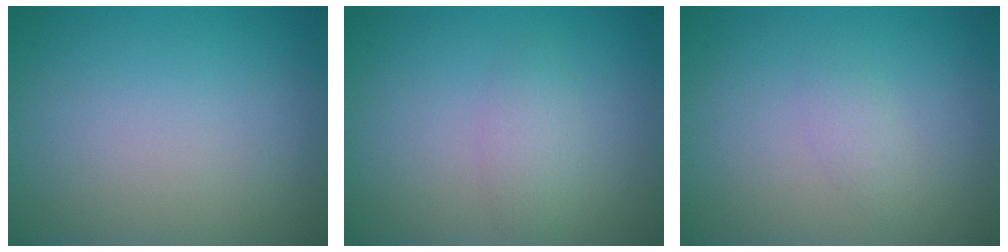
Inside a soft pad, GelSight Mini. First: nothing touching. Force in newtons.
{"total": 1.9, "press": 1.9, "slide": 0.1}
{"total": 1.2, "press": 1.2, "slide": 0.1}